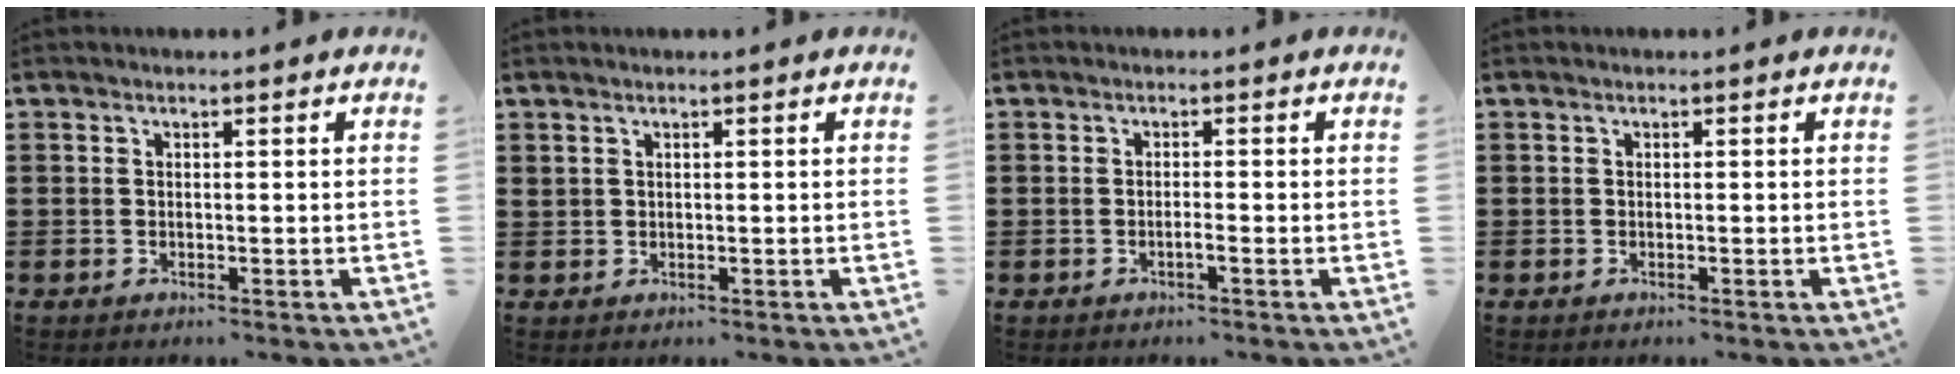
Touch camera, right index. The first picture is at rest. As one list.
[{"total": 0.6, "force": [0.4, 0.4, 0.1], "torque": [-0.004, 0.002, 0.008]}, {"total": 1.2, "force": [-0.6, -0.1, 1.0], "torque": [-0.017, -0.003, -0.011]}, {"total": 0.0}]